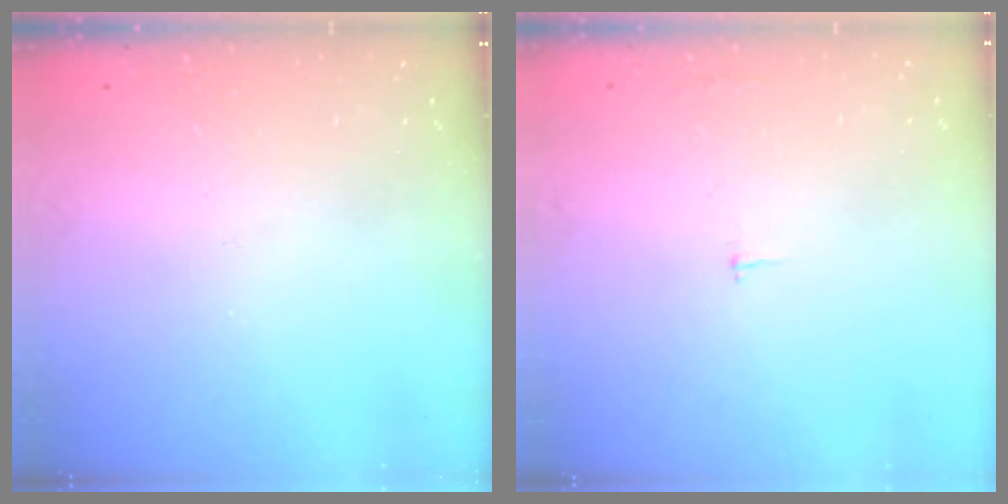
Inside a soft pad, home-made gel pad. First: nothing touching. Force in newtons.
{"total": 1.8, "press": 1.8, "slide": 0.1}